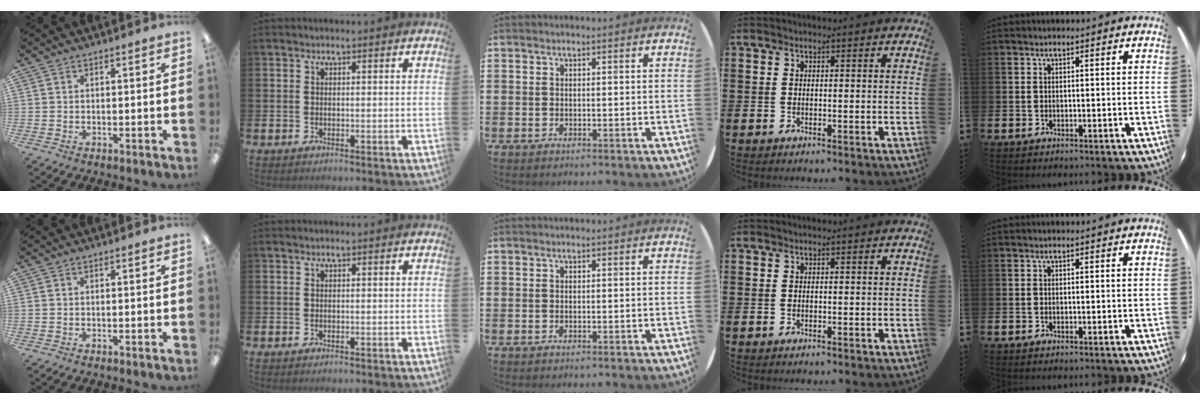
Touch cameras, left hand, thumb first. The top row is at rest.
{}